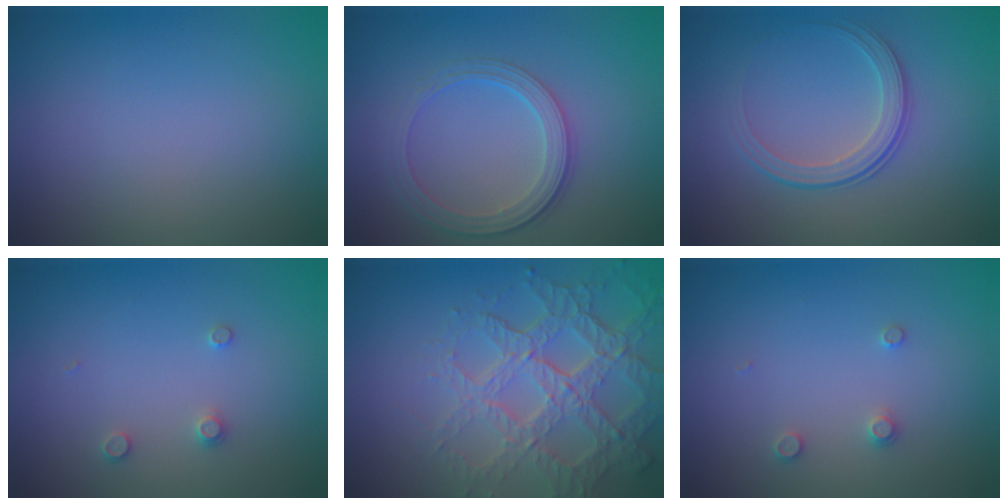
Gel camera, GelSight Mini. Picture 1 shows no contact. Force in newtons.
{"total": 4.0, "press": 2.9, "slide": 2.7}
{"total": 2.5, "press": 1.9, "slide": 1.7}
{"total": 1.0, "press": 1.0, "slide": 0.2}
{"total": 7.4, "press": 5.2, "slide": 5.2}
{"total": 1.0, "press": 1.0, "slide": 0.2}